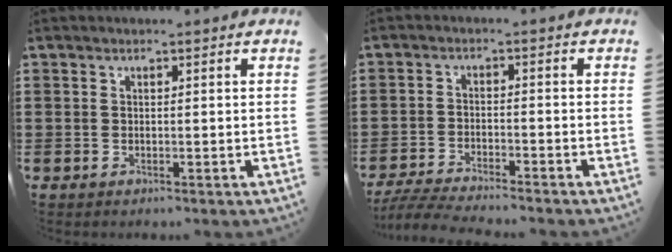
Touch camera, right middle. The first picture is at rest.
{"total": 4.3, "force": [-4.1, -0.1, 1.2], "torque": [-0.036, -0.013, -0.085]}